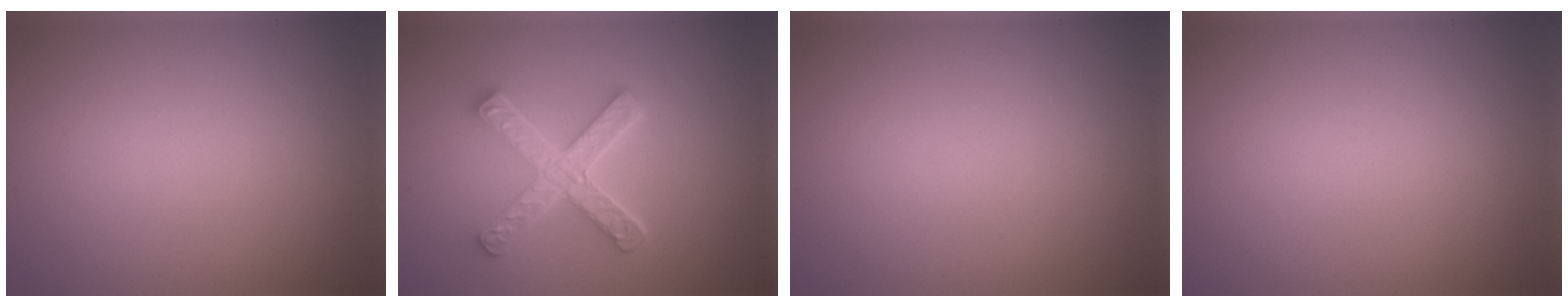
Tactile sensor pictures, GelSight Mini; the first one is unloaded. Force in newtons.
{"total": 5.1, "press": 3.9, "slide": 3.3}
{"total": 0.0}
{"total": 0.0}